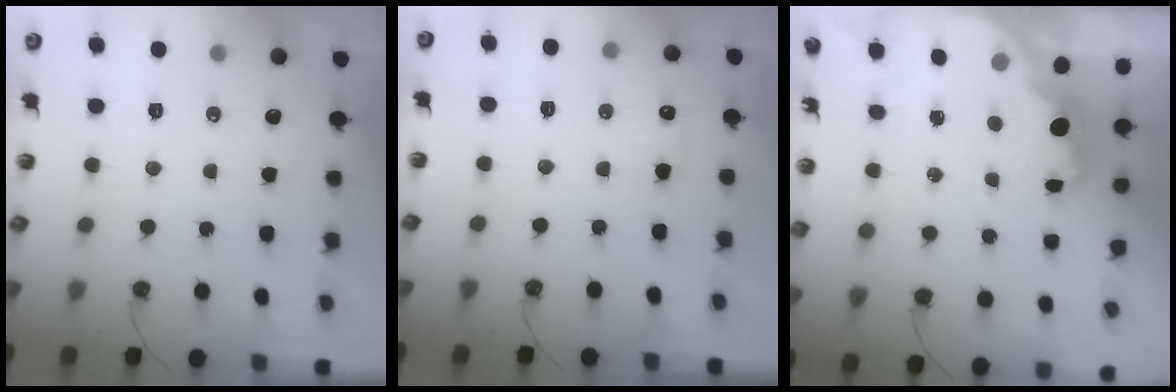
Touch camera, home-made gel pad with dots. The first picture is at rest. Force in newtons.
{"total": 7.1, "press": 7.0, "slide": 1.2}
{"total": 2.5, "press": 2.4, "slide": 0.8}